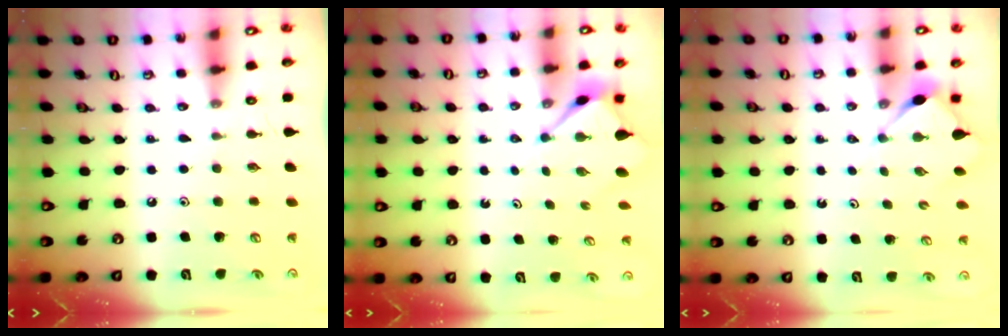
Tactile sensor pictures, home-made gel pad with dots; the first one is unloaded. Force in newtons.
{"total": 3.2, "press": 3.2, "slide": 0.2}
{"total": 2.8, "press": 2.8, "slide": 0.3}